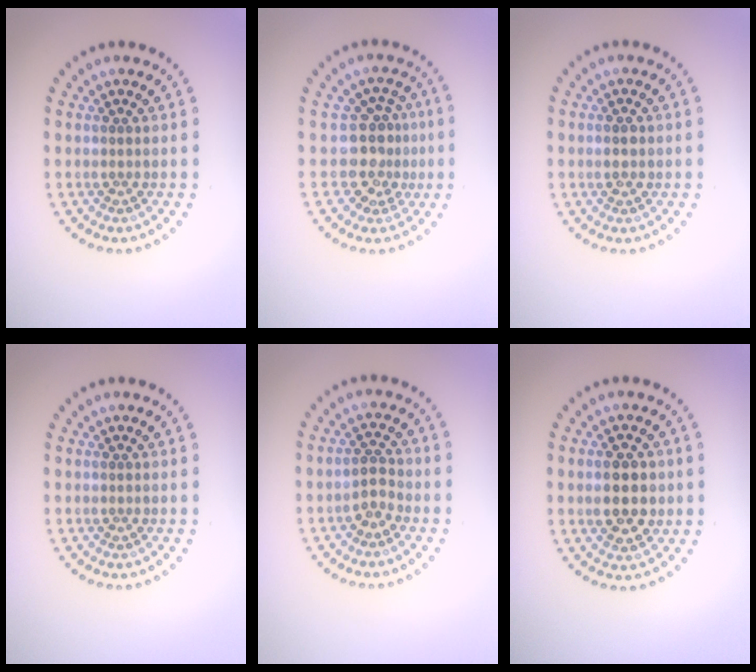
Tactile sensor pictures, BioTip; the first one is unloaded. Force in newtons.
{"total": 3.2, "press": 2.5, "slide": 2.0}
{"total": 1.7, "press": 1.6, "slide": 0.3}
{"total": 0.0}
{"total": 1.7, "press": 1.6, "slide": 0.6}
{"total": 4.4, "press": 4.3, "slide": 0.5}